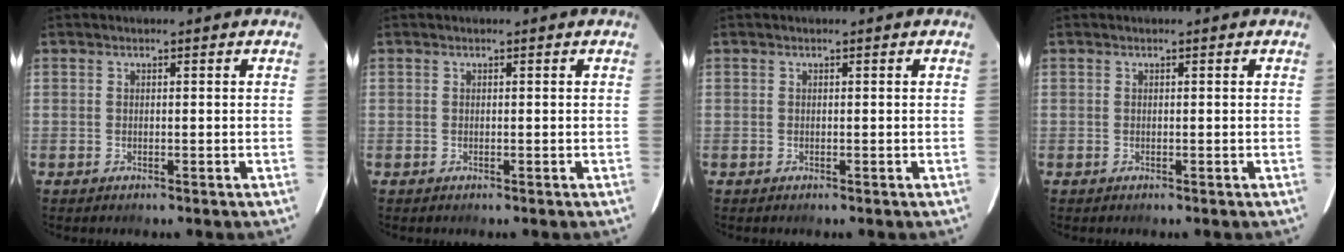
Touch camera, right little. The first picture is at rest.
{"total": 0.0}
{"total": 0.0}
{"total": 0.0}